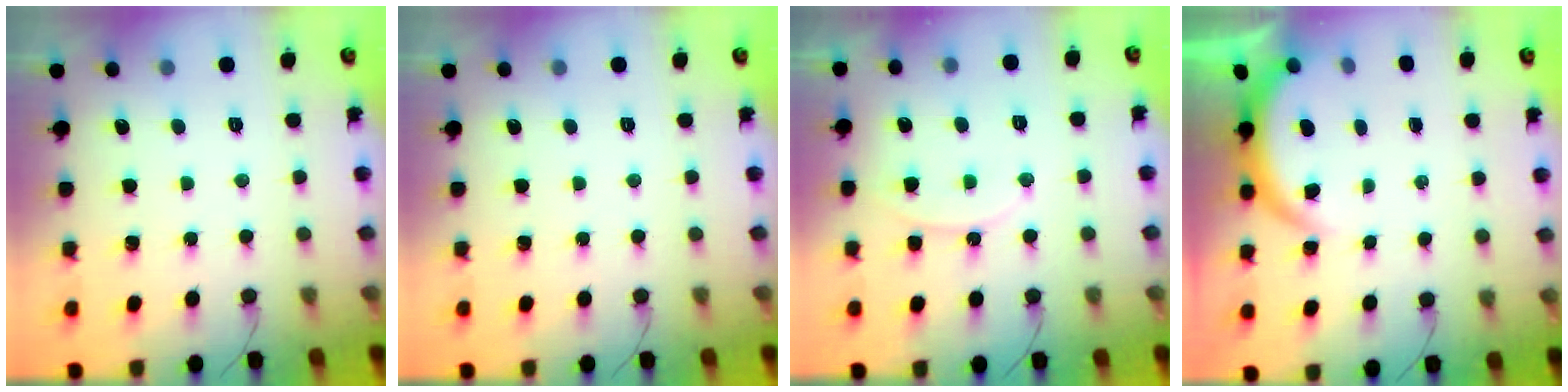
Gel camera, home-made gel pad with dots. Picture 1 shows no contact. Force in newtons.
{"total": 0.0}
{"total": 11.8, "press": 11.8, "slide": 0.9}
{"total": 3.8, "press": 3.8, "slide": 0.2}